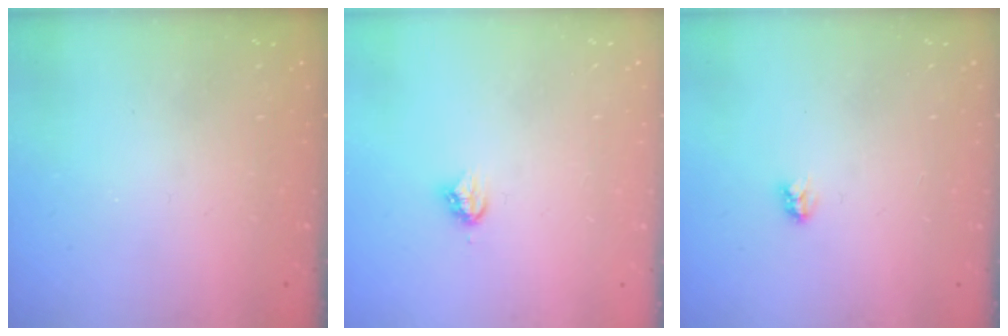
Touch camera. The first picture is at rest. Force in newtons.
{"total": 3.9, "press": 3.9, "slide": 0.4}
{"total": 2.9, "press": 2.9, "slide": 0.3}